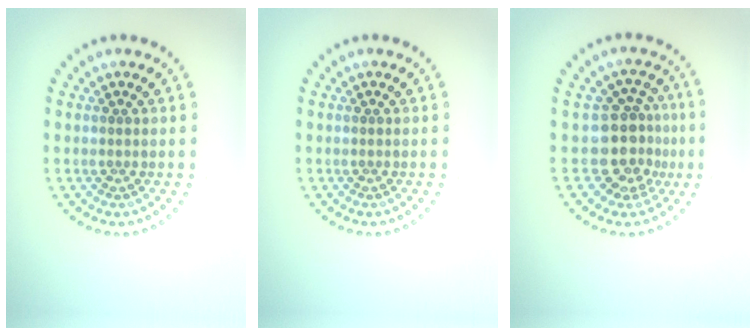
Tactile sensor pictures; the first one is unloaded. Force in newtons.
{"total": 0.0}
{"total": 3.9, "press": 3.1, "slide": 2.4}